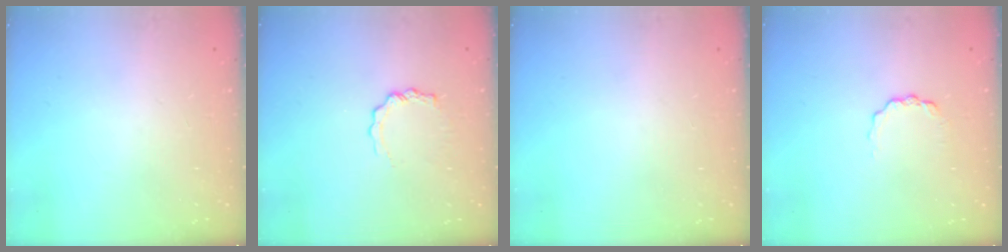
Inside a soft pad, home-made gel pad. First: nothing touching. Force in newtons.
{"total": 4.9, "press": 4.9, "slide": 0.5}
{"total": 0.0}
{"total": 4.8, "press": 4.8, "slide": 0.5}